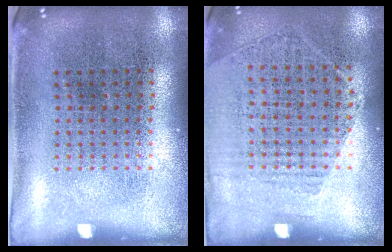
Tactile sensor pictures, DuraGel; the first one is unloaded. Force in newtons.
{"total": 1.2, "press": 1.0, "slide": 0.7}